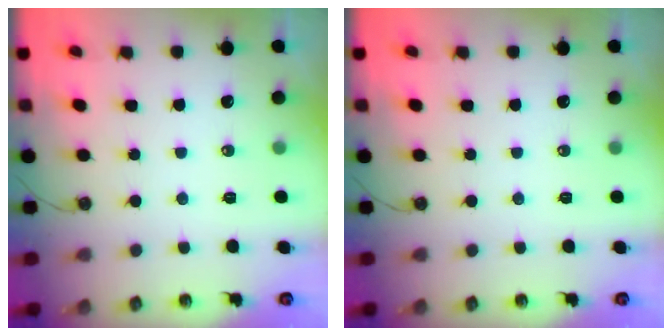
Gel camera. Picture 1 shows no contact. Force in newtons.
{"total": 0.0}